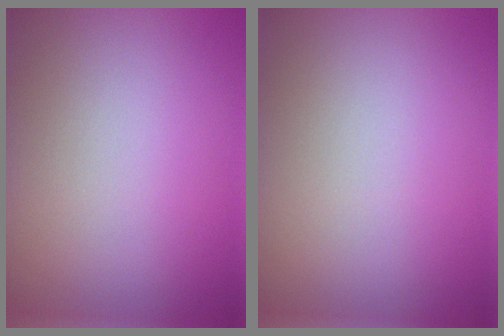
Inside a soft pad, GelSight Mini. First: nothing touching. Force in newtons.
{"total": 0.0}